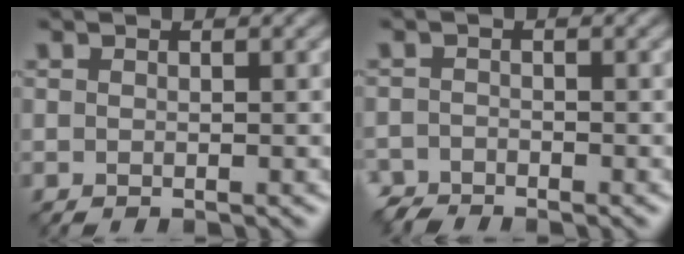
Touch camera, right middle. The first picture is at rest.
{"total": 1.8, "force": [-1.6, 0.3, -0.5], "torque": [0.014, -0.002, -0.039]}